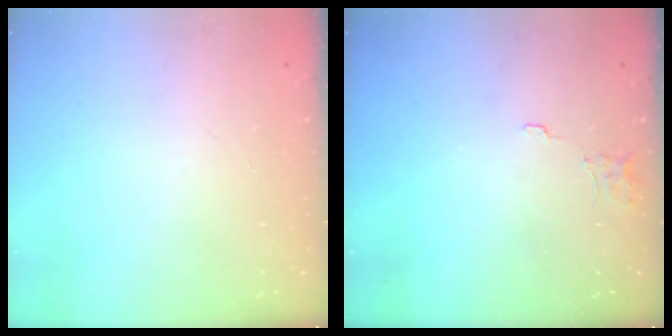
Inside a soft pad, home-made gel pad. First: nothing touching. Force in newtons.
{"total": 4.8, "press": 4.8, "slide": 0.3}